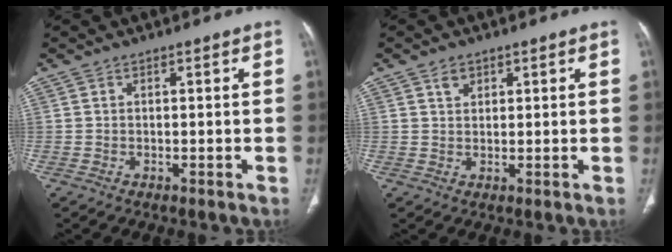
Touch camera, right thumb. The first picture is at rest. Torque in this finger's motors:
{"motor_torque": [0.29, -0.56, -0.12, -0.23, 0.00]}